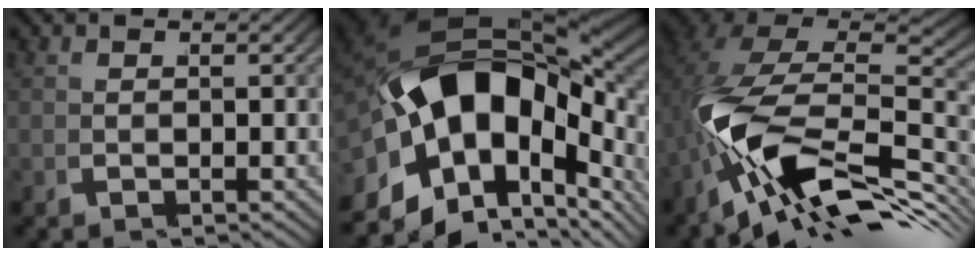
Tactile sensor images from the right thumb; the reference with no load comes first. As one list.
[{"total": 21.3, "force": [-1.3, 13.9, 16.1], "torque": [-0.305, -0.028, -0.006]}, {"total": 16.9, "force": [-4.7, 10.6, 12.3], "torque": [-0.217, -0.041, -0.060]}]